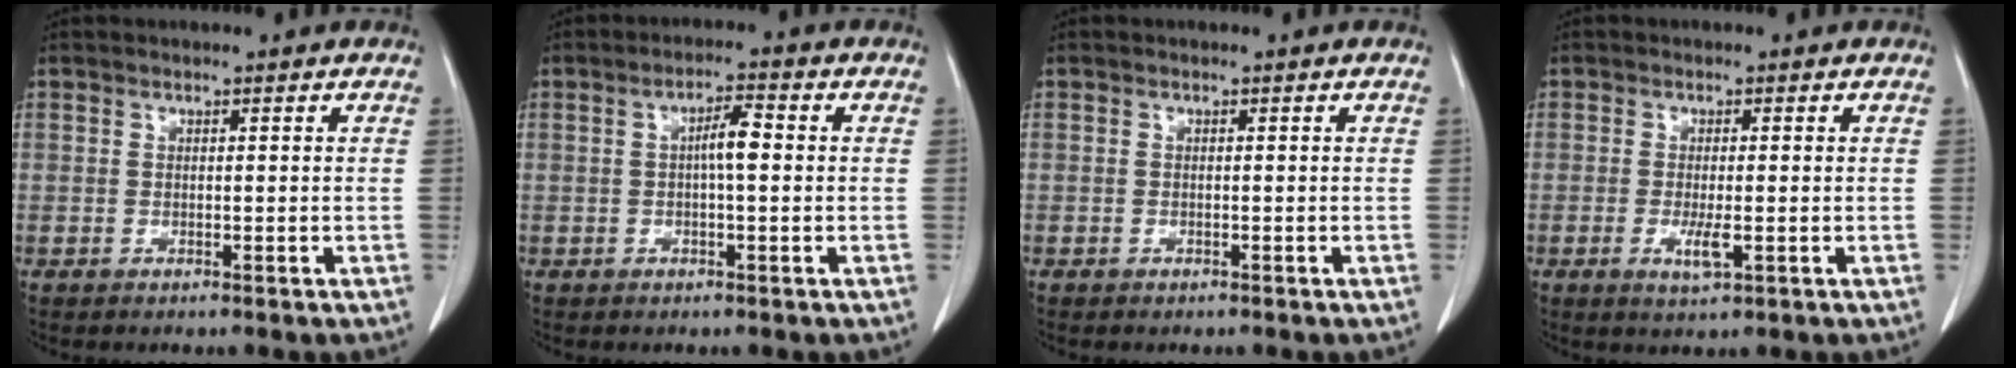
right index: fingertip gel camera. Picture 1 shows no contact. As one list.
[{"total": 3.9, "force": [0.2, 0.6, 3.8], "torque": [-0.066, 0.008, 0.001]}, {"total": 0.0}, {"total": 3.1, "force": [-0.9, 0.7, 2.9], "torque": [-0.054, -0.006, -0.011]}]